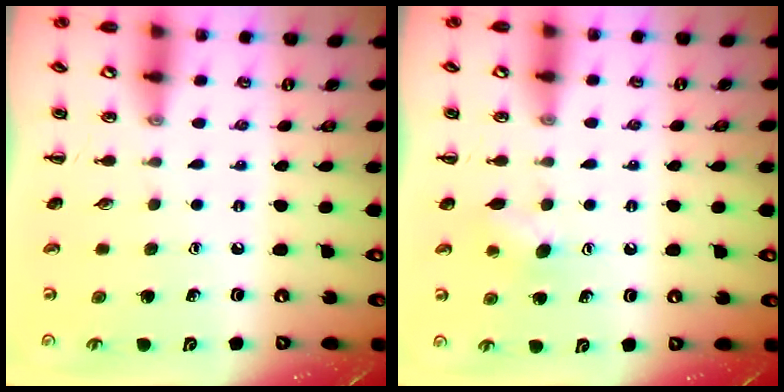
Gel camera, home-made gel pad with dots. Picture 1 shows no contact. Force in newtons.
{"total": 4.9, "press": 4.8, "slide": 0.8}